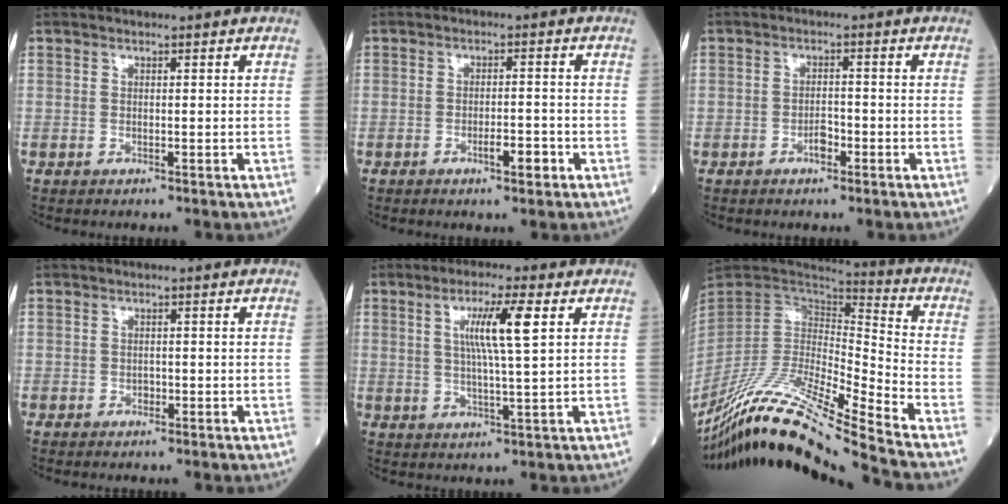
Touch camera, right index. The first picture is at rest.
{"total": 3.1, "force": [-1.6, 0.5, 2.6], "torque": [-0.041, 0.002, -0.025]}
{"total": 2.0, "force": [-1.2, 0.7, 1.4], "torque": [-0.021, 0.004, -0.022]}
{"total": 0.6, "force": [-0.4, 0.3, 0.3], "torque": [-0.005, 0.002, -0.007]}
{"total": 7.4, "force": [2.3, -0.3, 7.0], "torque": [-0.129, 0.001, 0.042]}
{"total": 22.0, "force": [-18.2, -1.1, 12.4], "torque": [-0.261, -0.027, -0.341]}